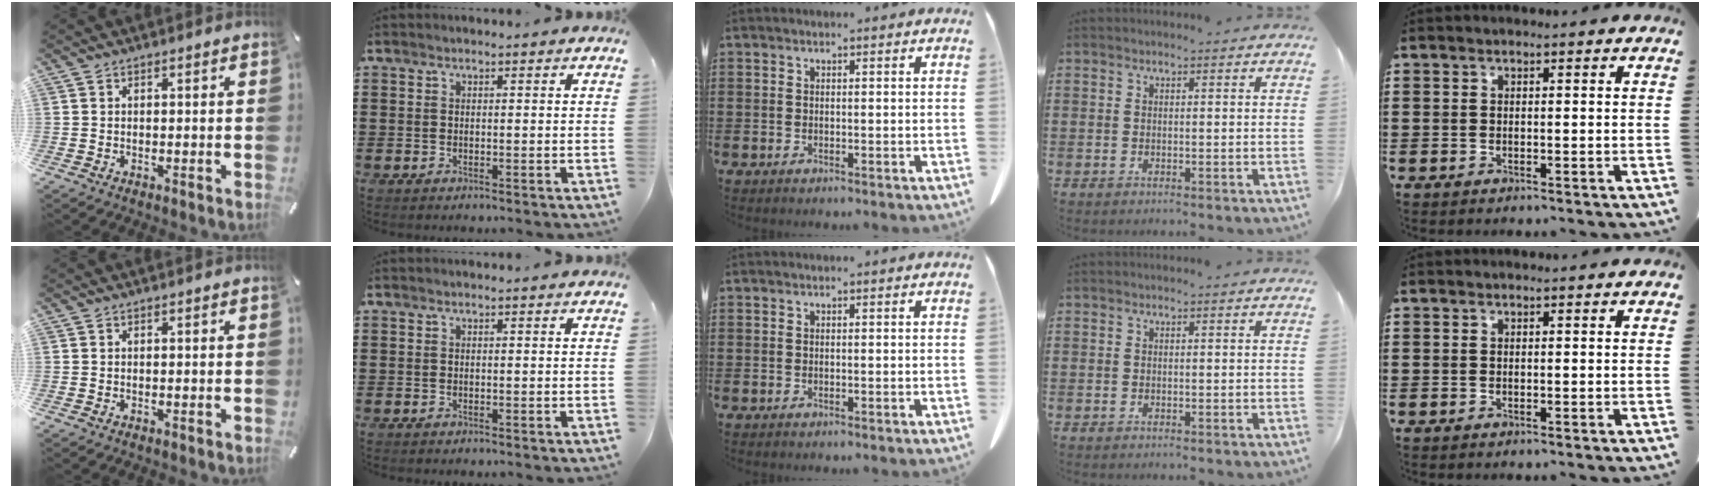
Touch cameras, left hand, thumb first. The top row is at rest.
{}